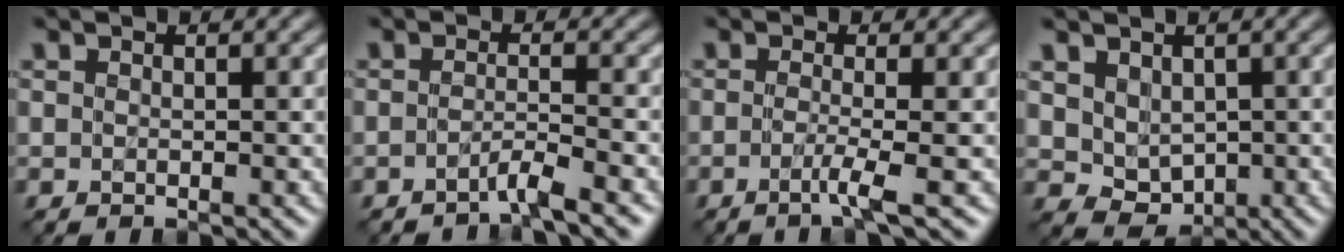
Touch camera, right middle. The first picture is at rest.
{"total": 1.7, "force": [-1.5, -0.6, 0.5], "torque": [-0.012, 0.008, -0.032]}
{"total": 1.7, "force": [-1.1, -0.7, 1.1], "torque": [-0.026, -0.001, -0.026]}
{"total": 3.8, "force": [0.6, 3.0, 2.2], "torque": [-0.037, -0.005, 0.016]}